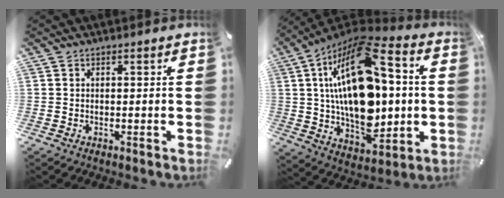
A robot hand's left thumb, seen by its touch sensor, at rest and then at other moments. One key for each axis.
{"total": 28.1, "fx": 4.3, "fy": 16.1, "fz": 22.6, "tx": -0.413, "ty": -0.030, "tz": 0.075}